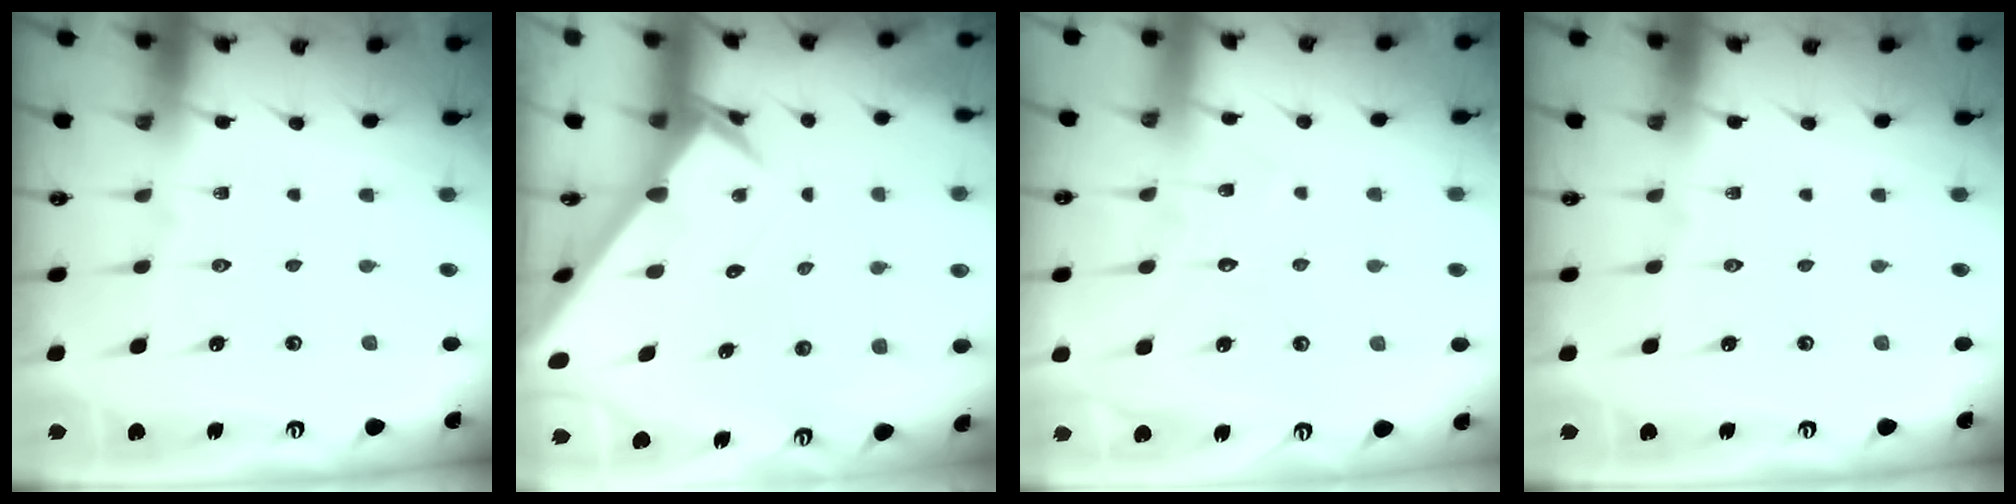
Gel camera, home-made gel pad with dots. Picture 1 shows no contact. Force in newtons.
{"total": 3.0, "press": 3.0, "slide": 0.2}
{"total": 3.9, "press": 3.8, "slide": 0.4}
{"total": 0.0}